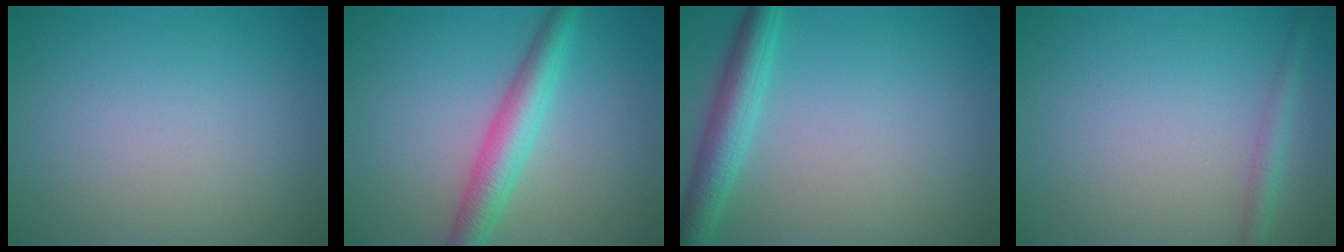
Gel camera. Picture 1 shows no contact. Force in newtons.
{"total": 4.4, "press": 4.4, "slide": 0.1}
{"total": 3.8, "press": 3.8, "slide": 0.2}
{"total": 1.8, "press": 1.8, "slide": 0.1}